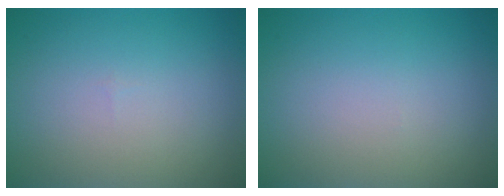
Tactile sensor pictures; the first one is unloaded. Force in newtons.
{"total": 0.0}